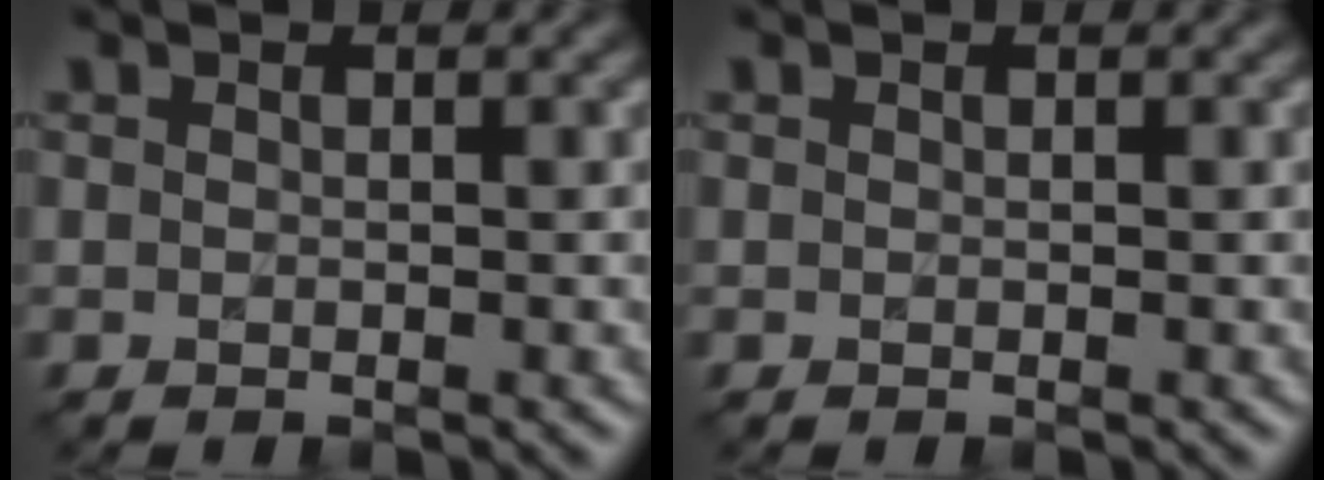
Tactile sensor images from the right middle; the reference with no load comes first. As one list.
[{"total": 0.0}]